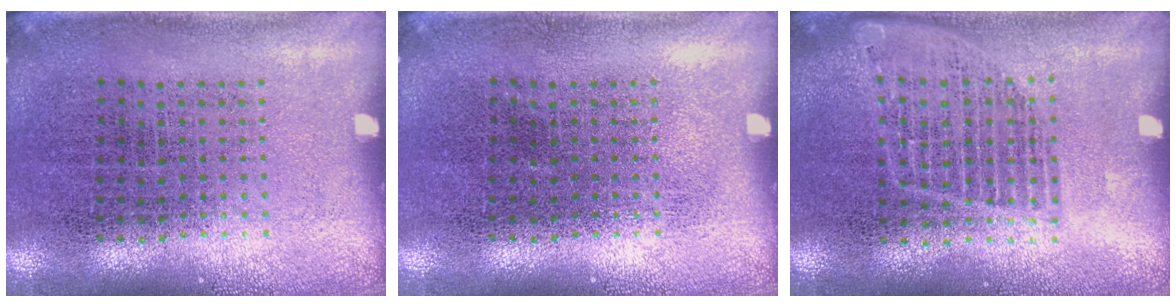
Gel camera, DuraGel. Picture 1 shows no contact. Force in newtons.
{"total": 0.0}
{"total": 1.3, "press": 1.2, "slide": 0.5}